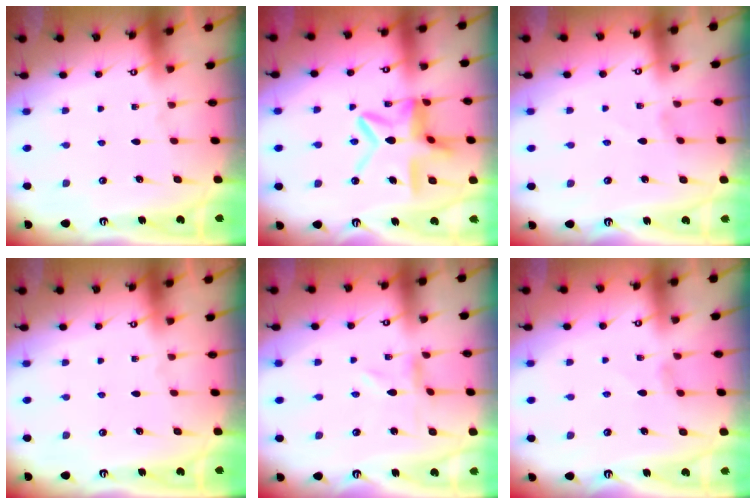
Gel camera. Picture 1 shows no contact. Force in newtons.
{"total": 14.0, "press": 14.0, "slide": 1.3}
{"total": 1.2, "press": 1.2, "slide": 0.0}
{"total": 0.0}
{"total": 0.6, "press": 0.6, "slide": 0.1}
{"total": 2.1, "press": 2.0, "slide": 0.3}